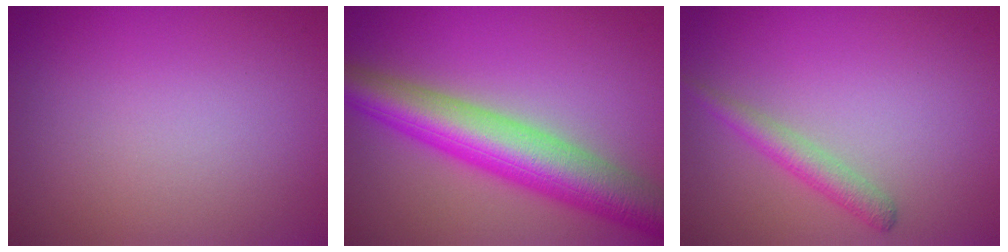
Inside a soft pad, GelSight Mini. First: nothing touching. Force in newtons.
{"total": 8.4, "press": 8.4, "slide": 0.1}
{"total": 2.0, "press": 2.0, "slide": 0.1}